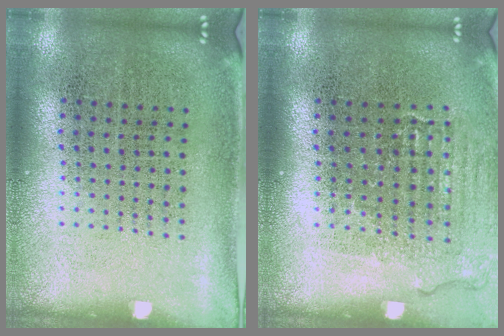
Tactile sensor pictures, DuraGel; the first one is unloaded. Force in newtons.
{"total": 1.0, "press": 1.0, "slide": 0.3}